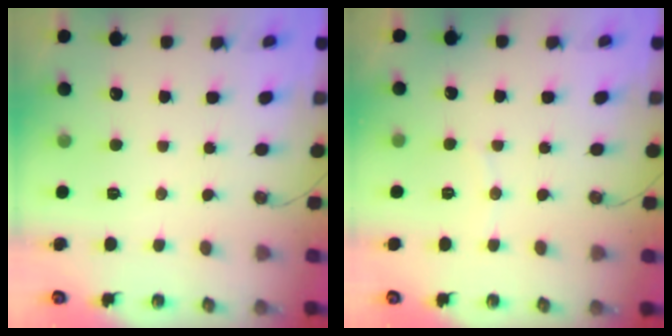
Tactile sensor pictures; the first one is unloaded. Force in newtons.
{"total": 2.2, "press": 2.2, "slide": 0.2}